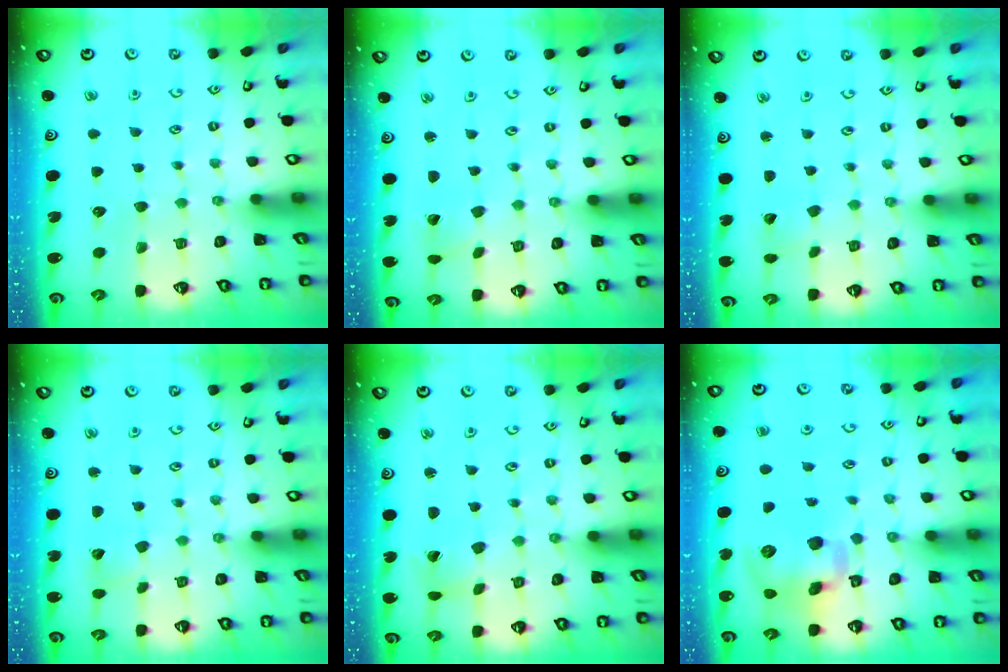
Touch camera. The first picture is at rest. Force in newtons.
{"total": 1.6, "press": 1.5, "slide": 0.4}
{"total": 2.4, "press": 2.4, "slide": 0.2}
{"total": 3.4, "press": 3.4, "slide": 0.2}
{"total": 1.4, "press": 1.4, "slide": 0.2}
{"total": 14.0, "press": 13.8, "slide": 2.3}